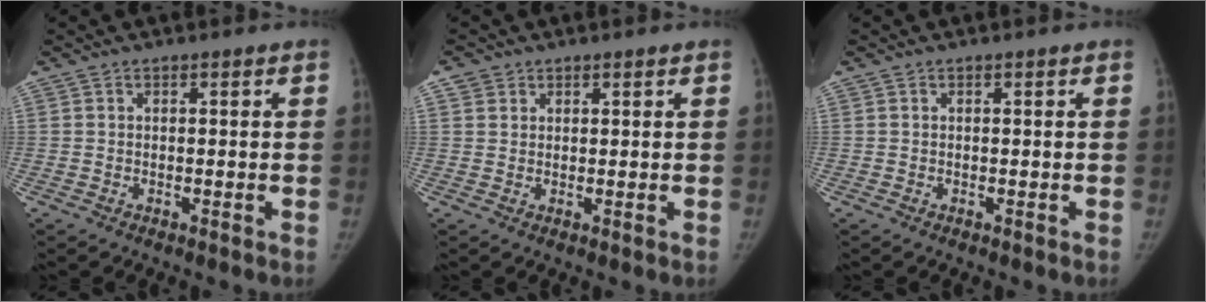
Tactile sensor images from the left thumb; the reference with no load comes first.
{"total": 1.9, "force": [1.1, 1.5, 0.2], "torque": [0.011, -0.005, 0.014]}
{"total": 0.0}